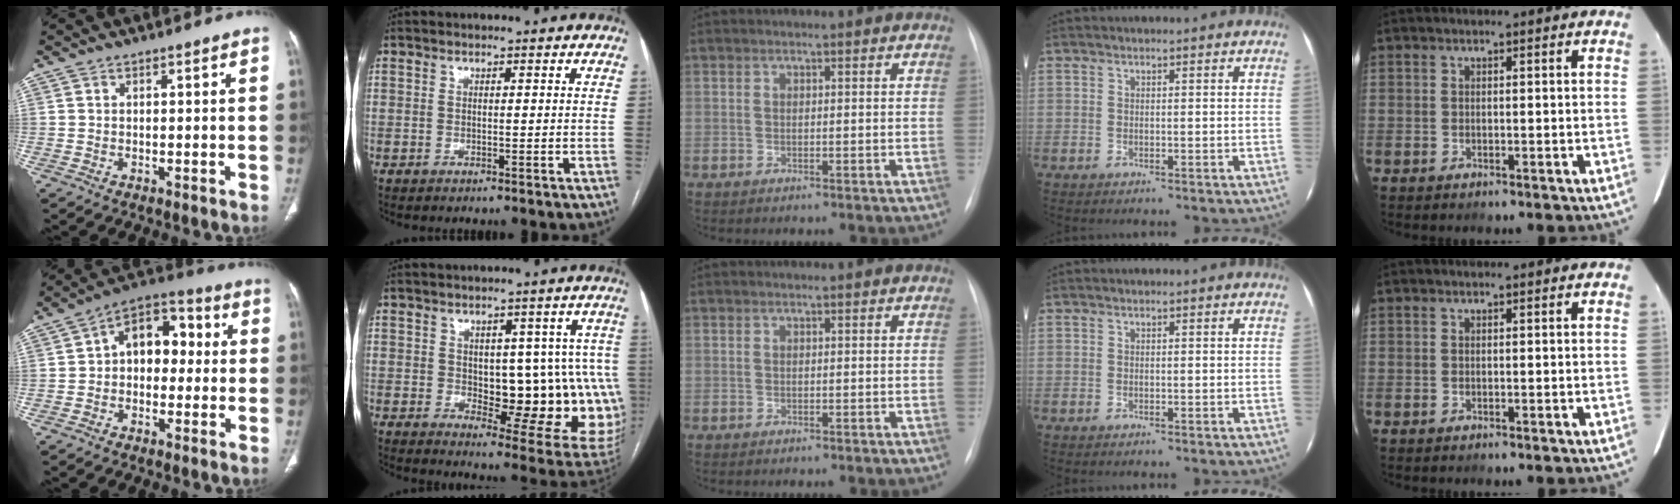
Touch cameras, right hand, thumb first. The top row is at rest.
{"thumb": {"total": 11.2, "force": [0.9, 7.6, 8.2], "torque": [-0.084, 0.036, 0.000]}, "index": {"total": 15.9, "force": [-0.8, 7.3, 14.1], "torque": [-0.126, 0.011, 0.013]}}